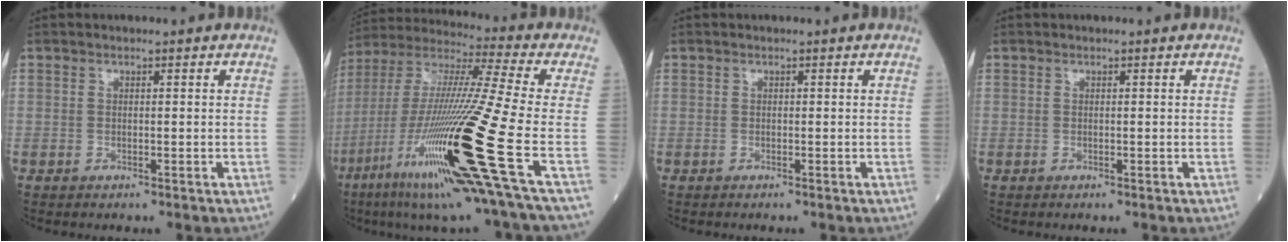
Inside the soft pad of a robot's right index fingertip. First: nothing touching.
{"total": 26.2, "force": [-9.6, -0.6, 24.4], "torque": [-0.472, -0.048, -0.178]}
{"total": 0.0}
{"total": 0.0}